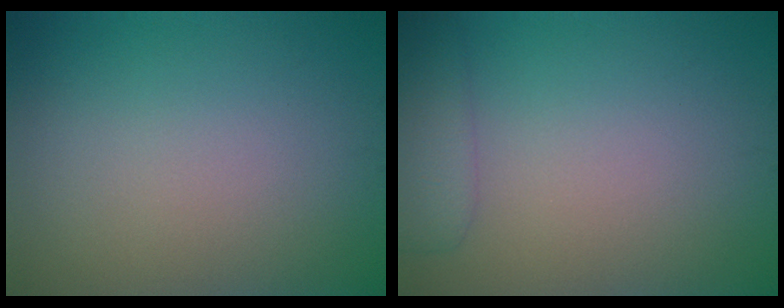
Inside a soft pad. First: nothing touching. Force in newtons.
{"total": 2.8, "press": 2.8, "slide": 0.1}